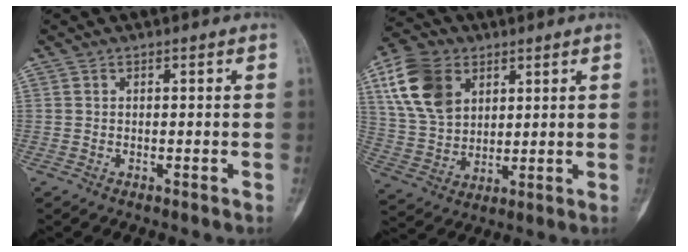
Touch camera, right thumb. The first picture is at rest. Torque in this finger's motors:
{"motor_torque": [-0.78, 2.11, 0.38, -0.06, 0.14]}